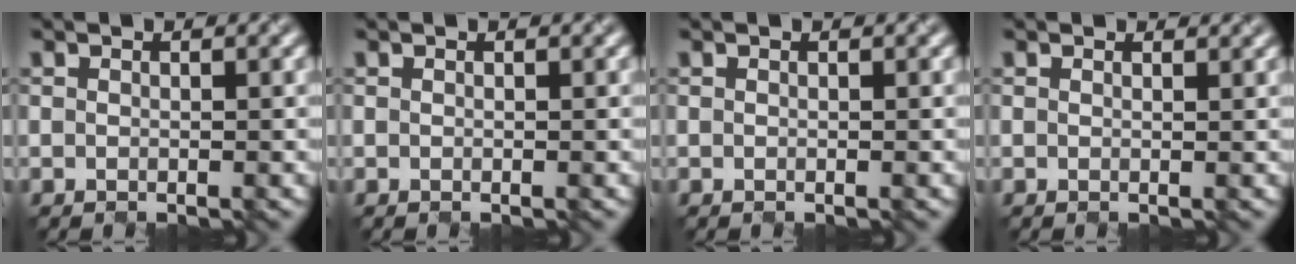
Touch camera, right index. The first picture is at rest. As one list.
[{"total": 0.0}, {"total": 0.0}, {"total": 1.8, "force": [1.6, 0.5, 0.5], "torque": [-0.001, 0.004, 0.017]}]